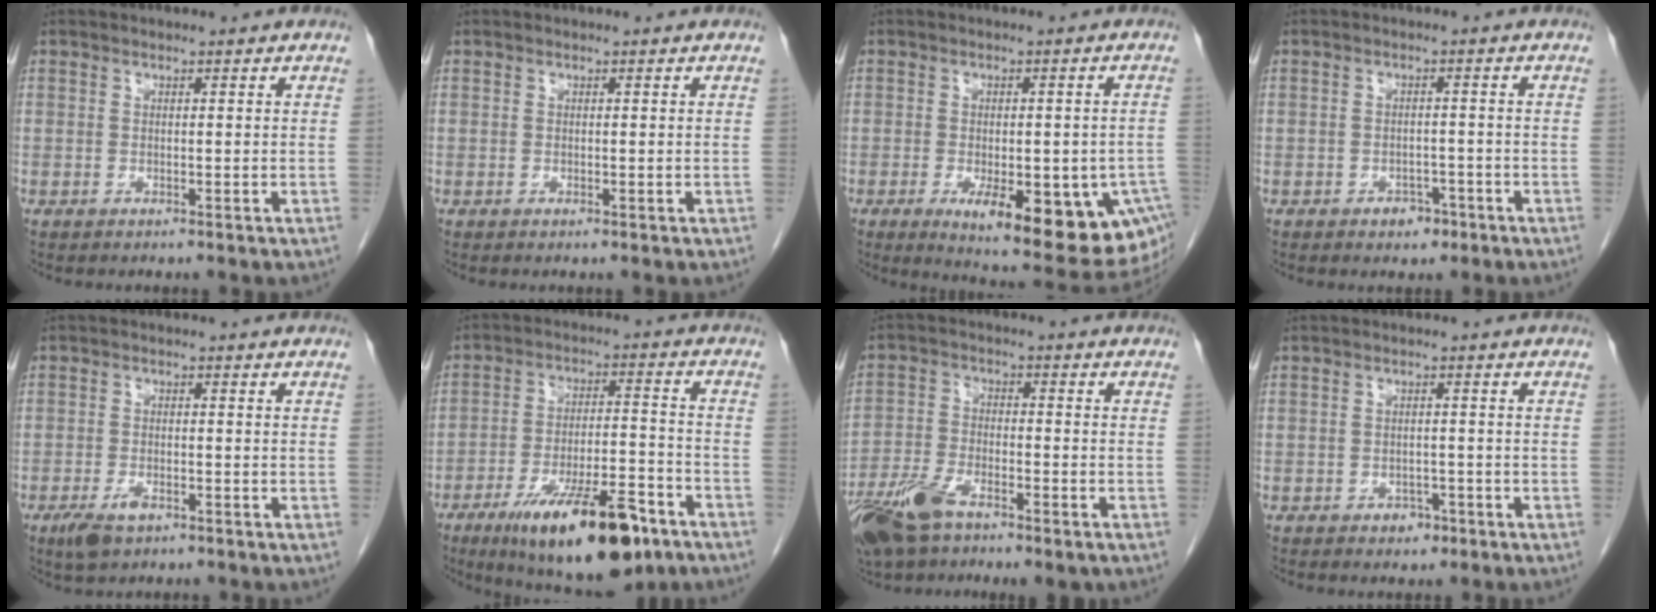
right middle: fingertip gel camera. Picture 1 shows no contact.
{"total": 0.0}
{"total": 18.8, "force": [-8.2, 6.1, 15.8], "torque": [-0.140, -0.011, -0.095]}
{"total": 2.6, "force": [-1.6, 1.7, 1.2], "torque": [-0.010, 0.006, -0.017]}
{"total": 3.8, "force": [-2.2, 1.5, 2.7], "torque": [-0.057, -0.004, -0.035]}
{"total": 18.1, "force": [-11.3, 4.6, 13.3], "torque": [-0.189, -0.008, -0.179]}
{"total": 11.2, "force": [-7.4, 4.3, 7.2], "torque": [-0.149, -0.009, -0.133]}
{"total": 2.1, "force": [-1.2, 1.5, 0.8], "torque": [-0.009, 0.005, -0.013]}